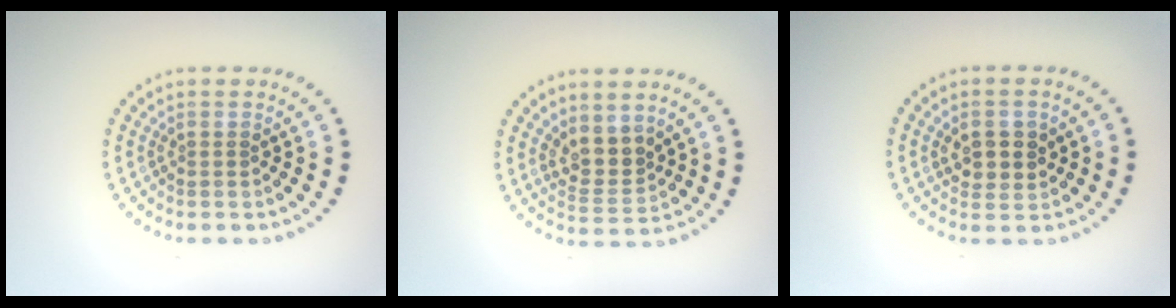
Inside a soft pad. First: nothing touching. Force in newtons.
{"total": 2.8, "press": 2.2, "slide": 1.7}
{"total": 2.6, "press": 2.6, "slide": 0.7}